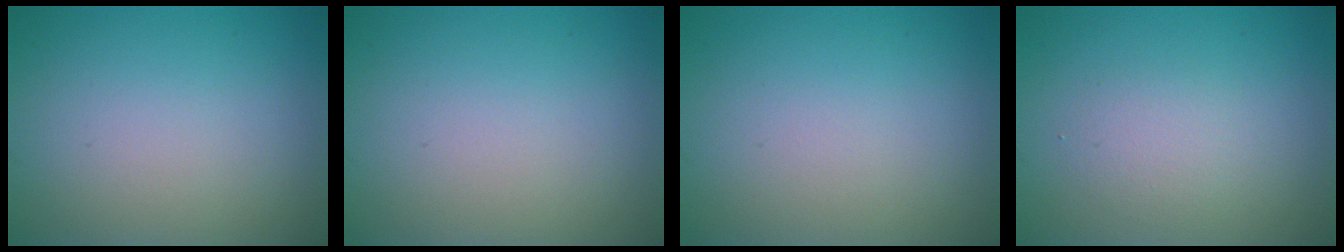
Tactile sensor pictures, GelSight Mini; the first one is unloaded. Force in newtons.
{"total": 0.0}
{"total": 0.0}
{"total": 1.7, "press": 1.7, "slide": 0.1}